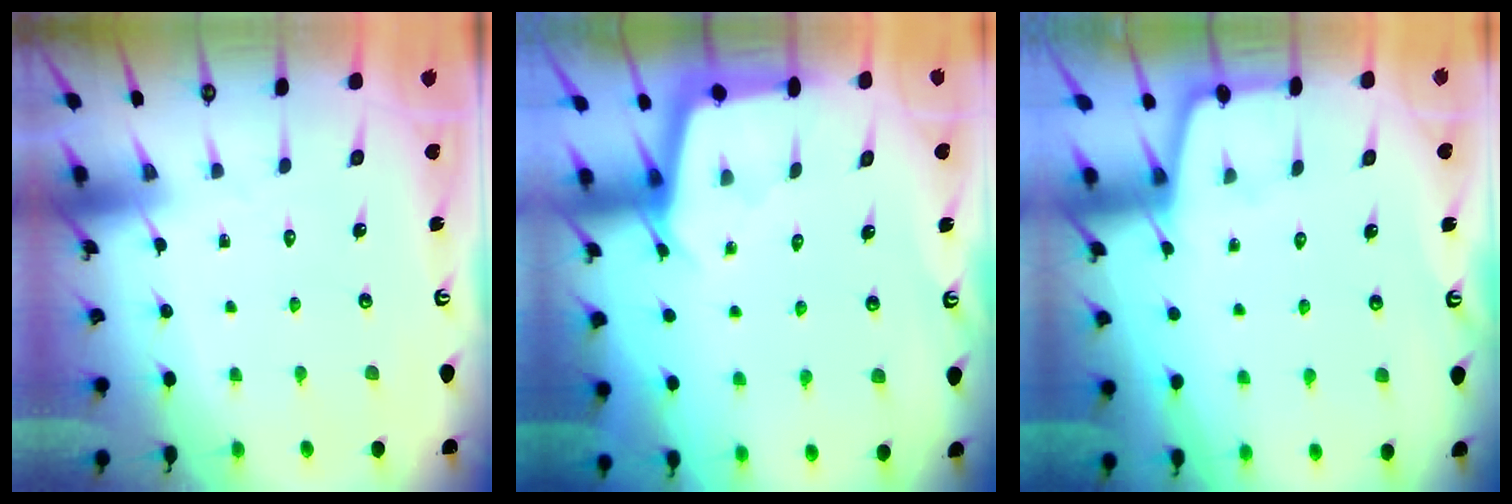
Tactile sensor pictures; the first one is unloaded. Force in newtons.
{"total": 2.8, "press": 2.8, "slide": 0.6}
{"total": 1.5, "press": 1.5, "slide": 0.2}